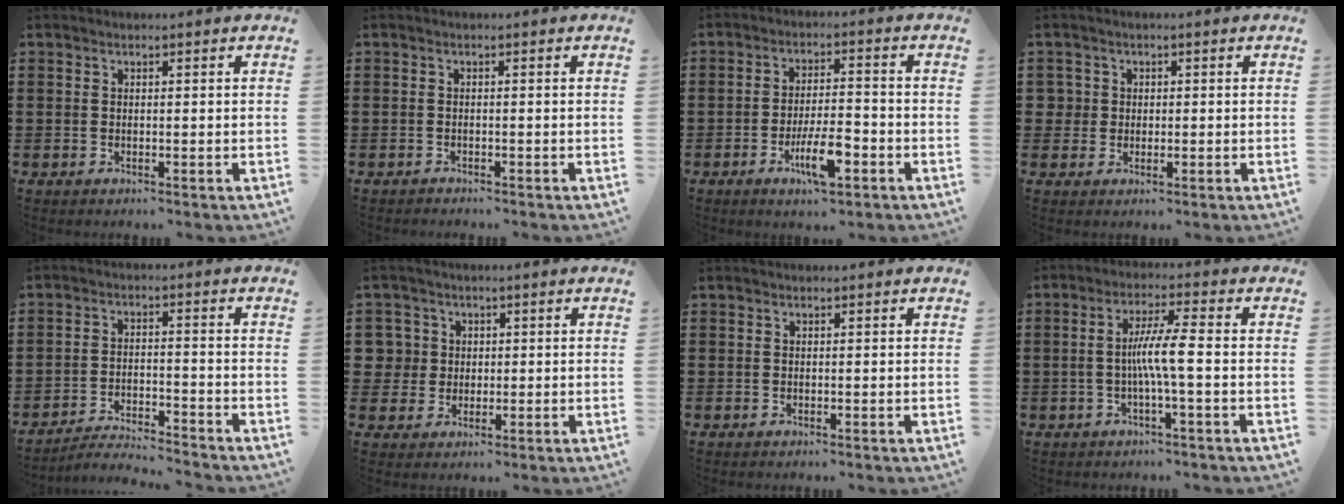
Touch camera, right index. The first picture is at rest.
{"total": 0.8, "force": [-0.8, 0.0, 0.0], "torque": [-0.002, -0.001, -0.016]}
{"total": 7.6, "force": [-3.3, 2.1, 6.5], "torque": [-0.124, -0.003, -0.059]}
{"total": 2.1, "force": [0.1, 2.1, 0.3], "torque": [-0.016, 0.010, -0.001]}
{"total": 3.6, "force": [-3.6, -0.1, 0.5], "torque": [-0.015, 0.002, -0.076]}
{"total": 4.1, "force": [0.5, 4.0, 0.4], "torque": [-0.029, 0.014, 0.009]}
{"total": 0.0}
{"total": 5.8, "force": [-0.9, 0.0, 5.8], "torque": [-0.104, -0.001, -0.022]}